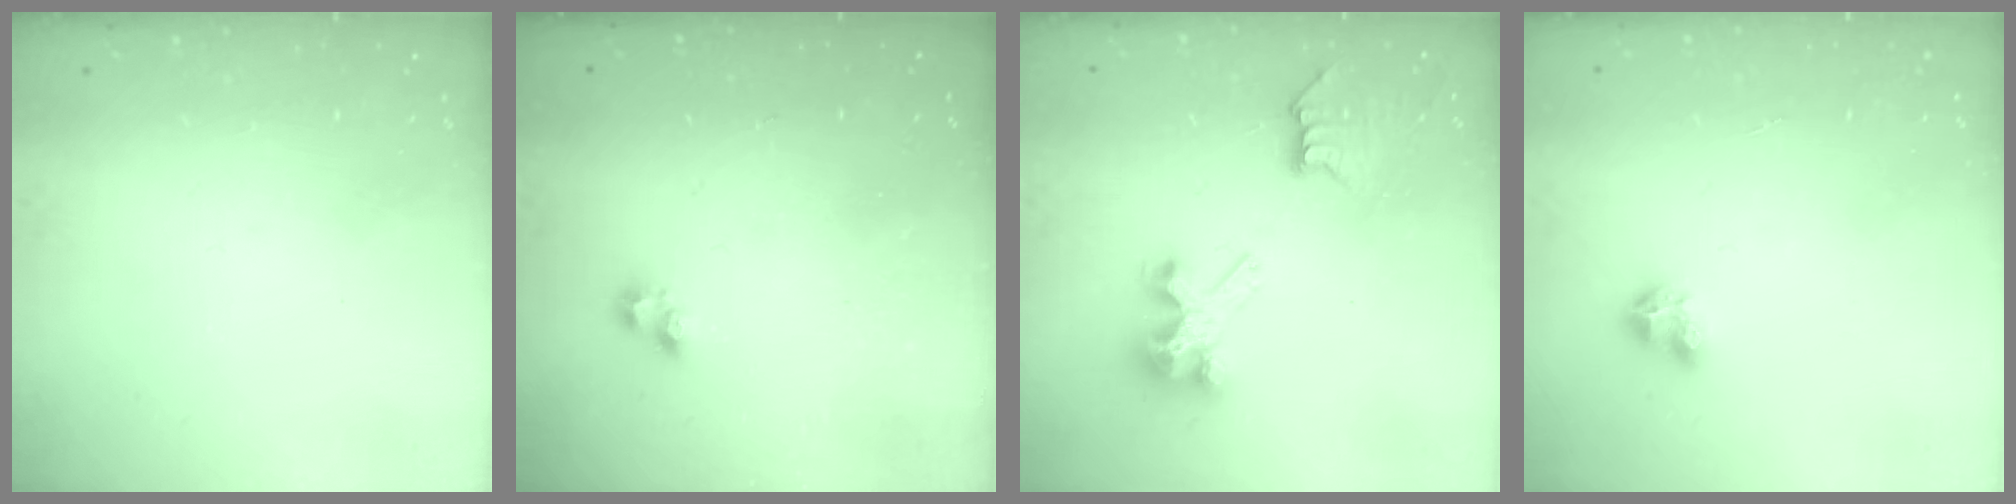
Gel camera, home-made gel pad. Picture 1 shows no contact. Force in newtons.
{"total": 0.9, "press": 0.4, "slide": 0.8}
{"total": 7.4, "press": 7.4, "slide": 0.0}
{"total": 4.7, "press": 4.6, "slide": 0.9}